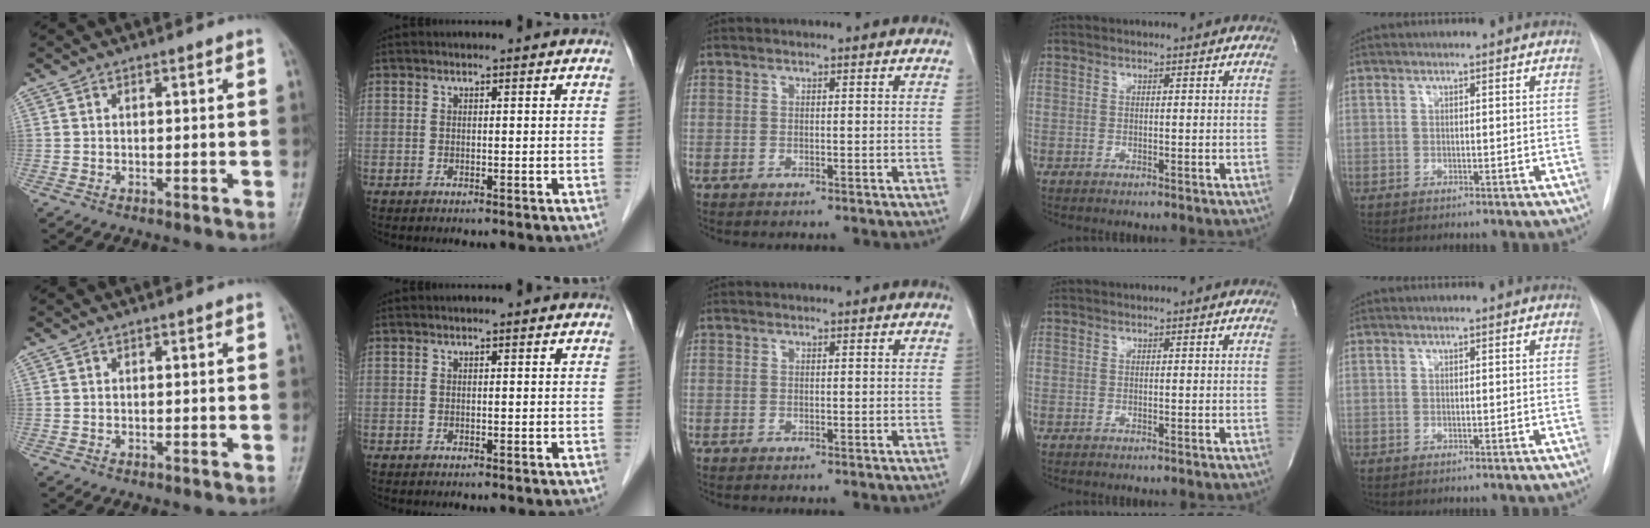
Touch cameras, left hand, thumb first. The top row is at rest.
{}